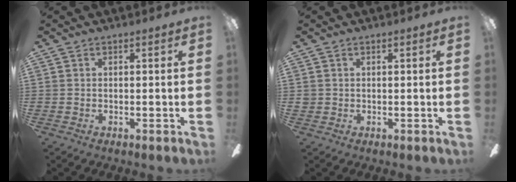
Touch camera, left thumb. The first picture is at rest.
{"total": 0.9, "force": [0.4, 0.8, 0.2], "torque": [-0.006, 0.003, 0.006]}